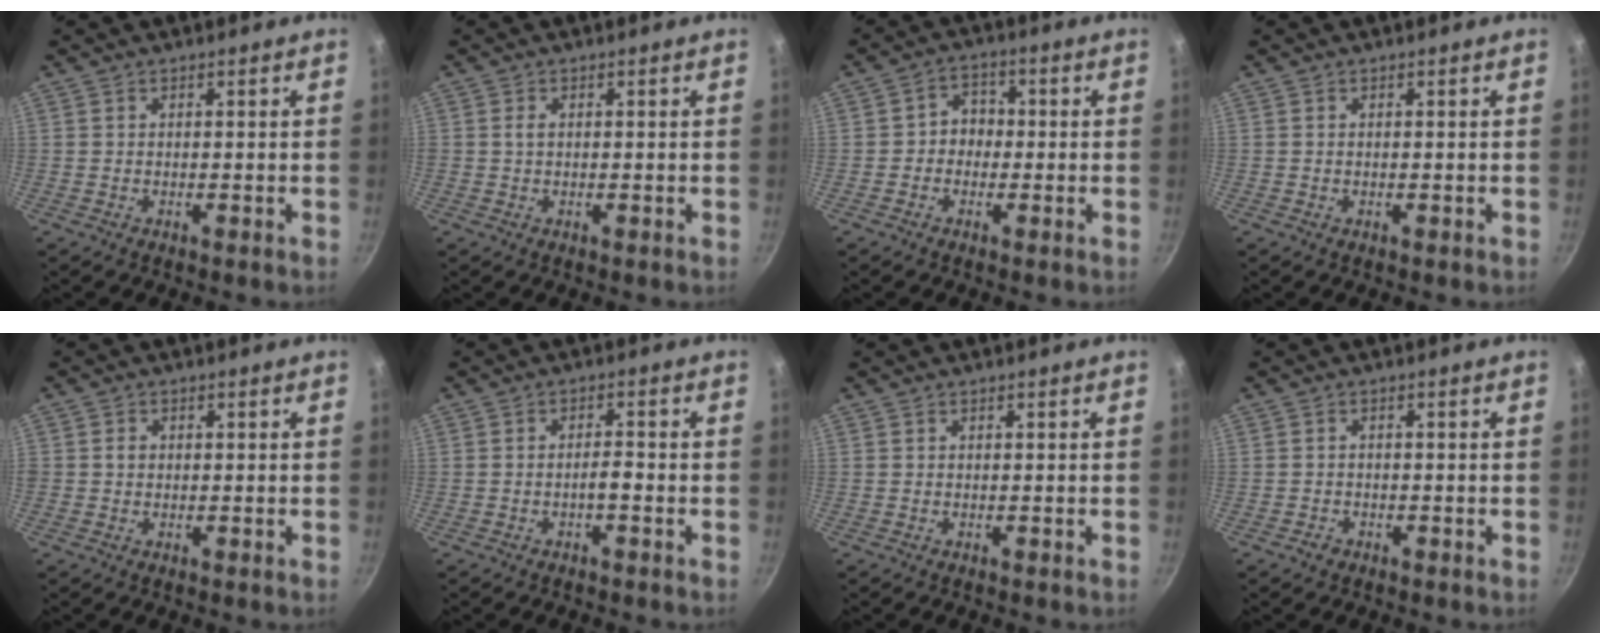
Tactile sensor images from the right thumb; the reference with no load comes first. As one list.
[{"total": 1.2, "force": [0.2, 0.9, 0.9], "torque": [-0.016, 0.003, 0.002]}, {"total": 4.5, "force": [-0.6, 3.9, 2.1], "torque": [0.001, 0.016, -0.018]}, {"total": 0.0}, {"total": 1.5, "force": [0.1, 1.4, 0.5], "torque": [-0.004, 0.006, 0.000]}, {"total": 2.3, "force": [-1.1, 0.6, 1.9], "torque": [-0.030, 0.016, -0.019]}, {"total": 0.0}, {"total": 1.5, "force": [-0.9, 1.1, 0.4], "torque": [-0.006, 0.011, -0.014]}]